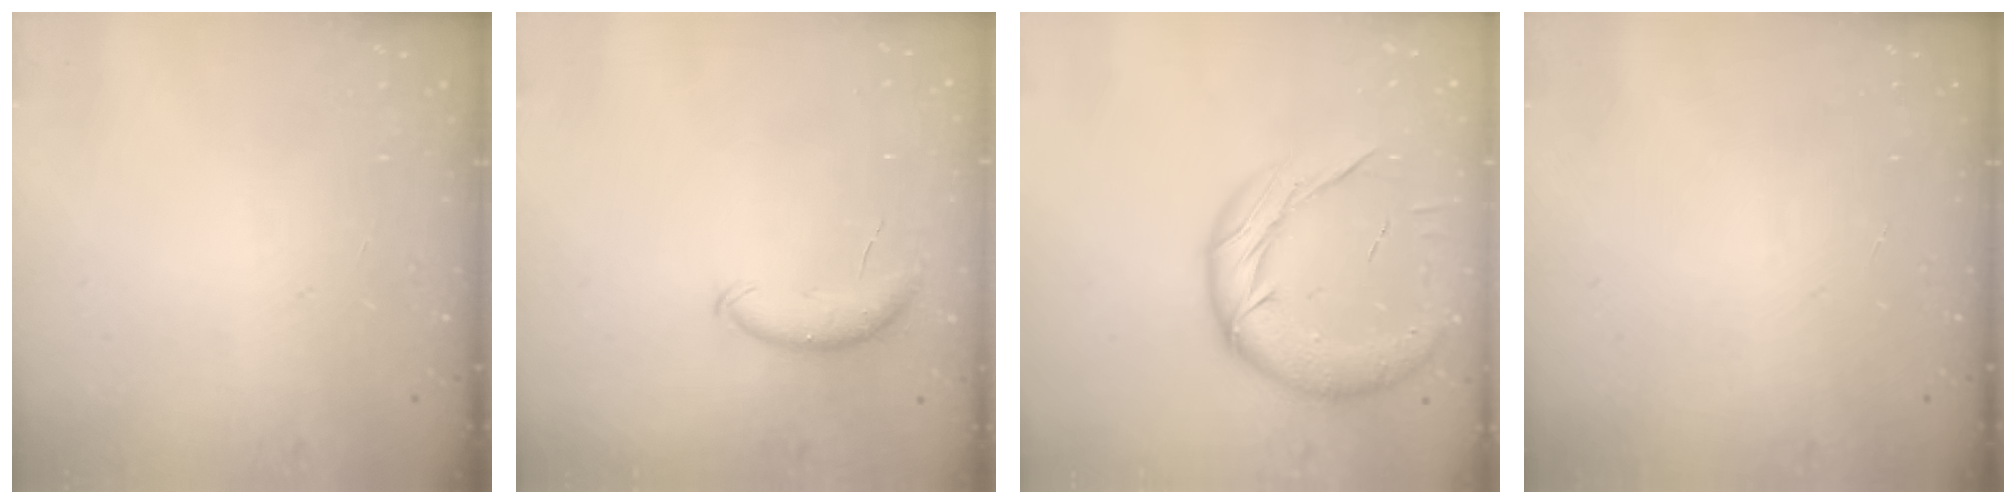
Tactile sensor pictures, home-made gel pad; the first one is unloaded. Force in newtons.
{"total": 7.4, "press": 7.4, "slide": 1.1}
{"total": 15.9, "press": 15.7, "slide": 1.9}
{"total": 0.0}